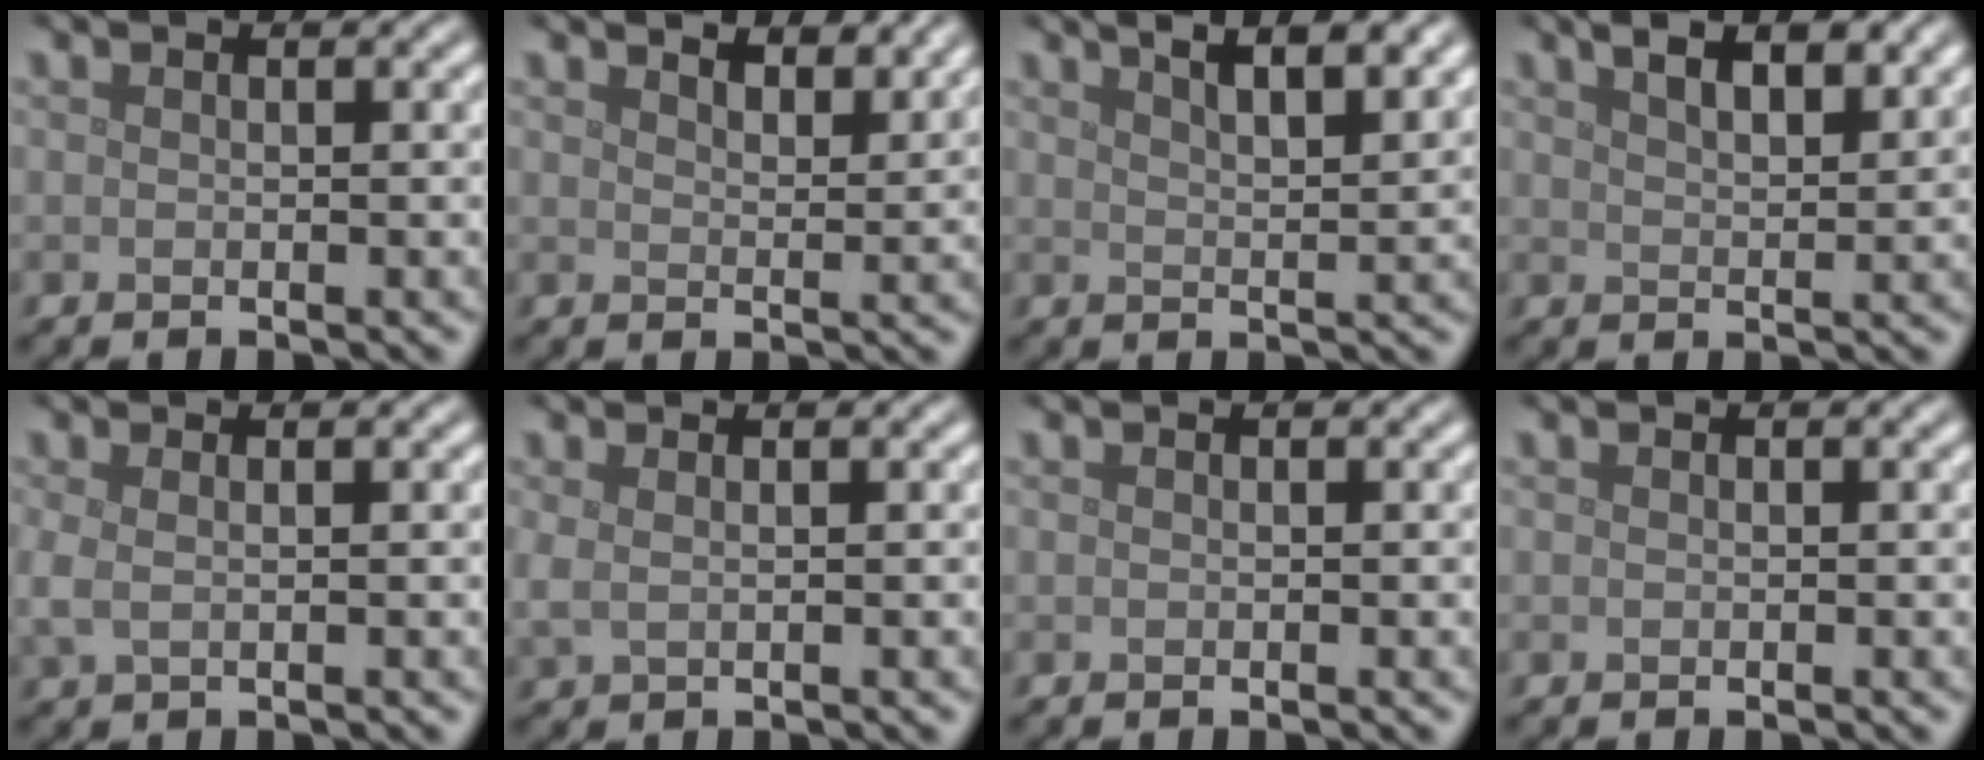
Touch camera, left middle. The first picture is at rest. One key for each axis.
{"total": 4.8, "fx": 4.1, "fy": 1.2, "fz": 2.0, "tx": -0.018, "ty": 0.006, "tz": 0.040}
{"total": 8.3, "fx": 5.4, "fy": 3.0, "fz": 5.4, "tx": -0.042, "ty": 0.037, "tz": 0.050}
{"total": 5.9, "fx": 3.8, "fy": 2.3, "fz": 3.9, "tx": -0.040, "ty": 0.021, "tz": 0.040}
{"total": 1.4, "fx": 0.3, "fy": 0.6, "fz": 1.2, "tx": -0.029, "ty": 0.001, "tz": 0.004}
{"total": 1.2, "fx": 0.5, "fy": 0.5, "fz": 1.0, "tx": -0.019, "ty": 0.000, "tz": 0.011}
{"total": 0.0}
{"total": 0.0}